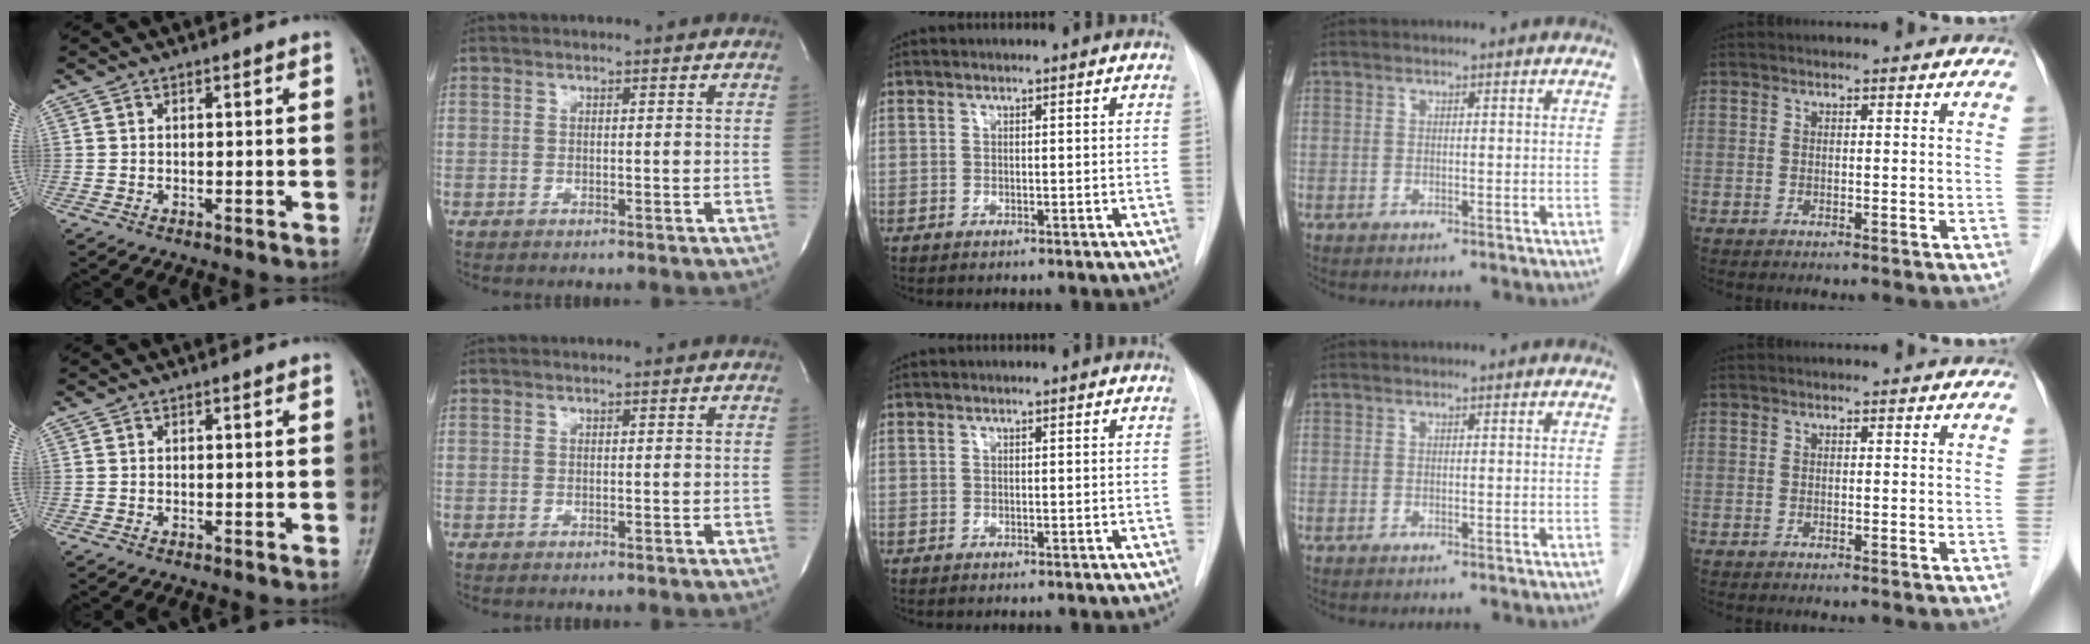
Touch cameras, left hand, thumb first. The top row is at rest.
{}